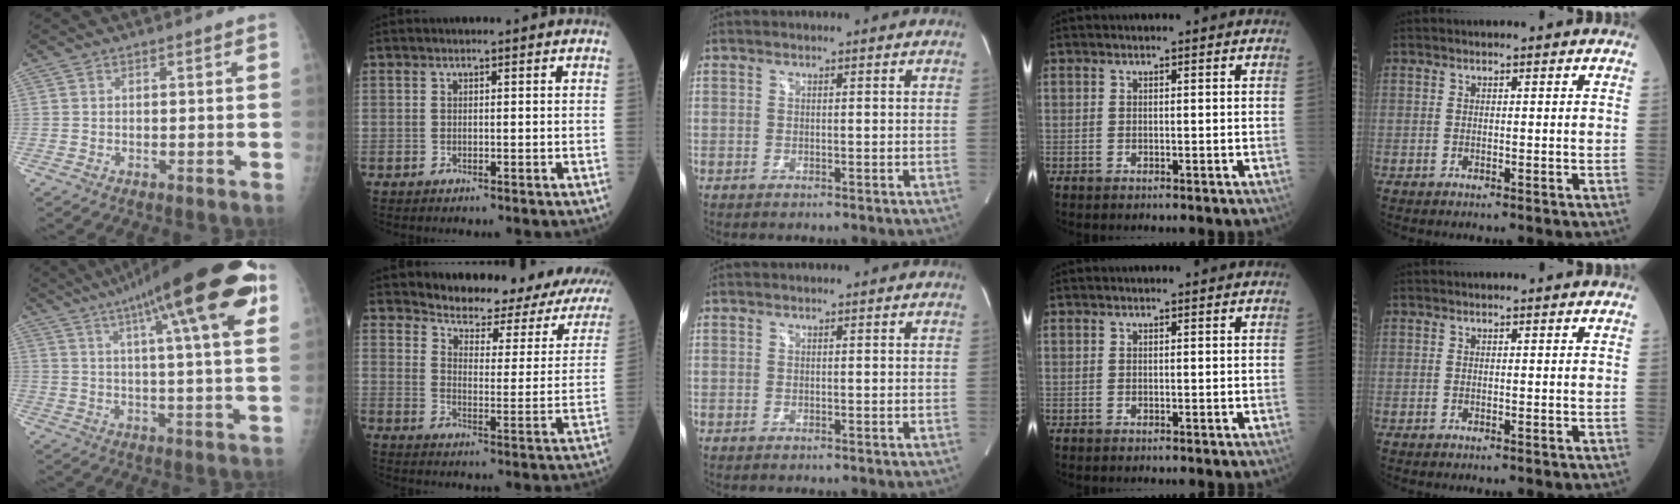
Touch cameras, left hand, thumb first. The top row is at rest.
{"thumb": {"total": 23.5, "force": [11.3, 4.2, 20.2], "torque": [-0.297, -0.002, 0.163]}, "index": {"total": 19.6, "force": [17.1, 4.5, 8.3], "torque": [-0.092, -0.047, 0.196]}}